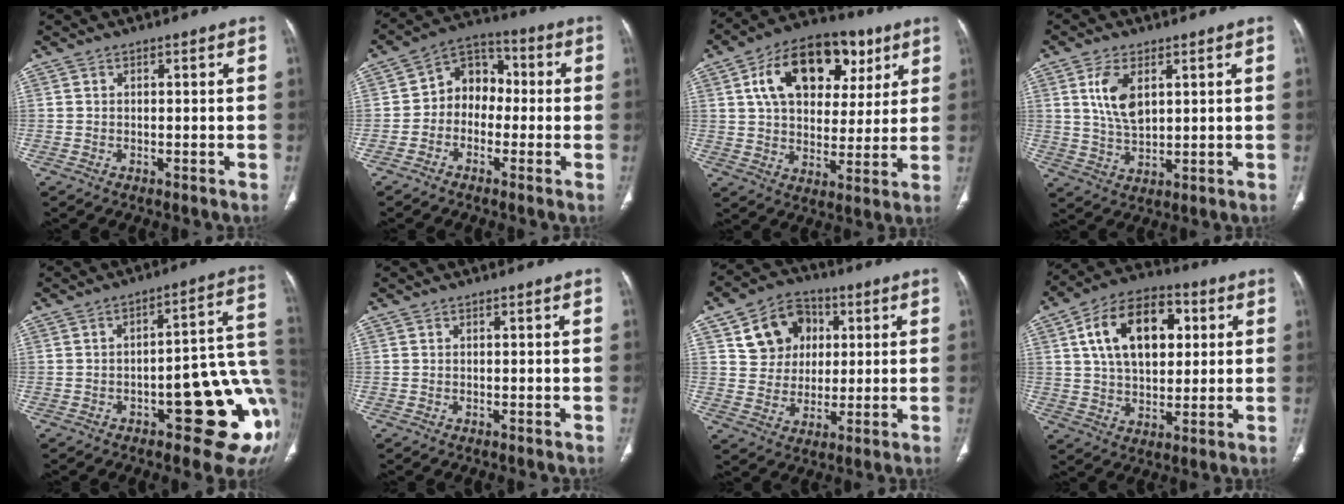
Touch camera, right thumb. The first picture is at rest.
{"total": 8.8, "force": [-0.9, 7.1, 5.1], "torque": [-0.041, 0.039, -0.036]}
{"total": 20.3, "force": [8.1, 13.1, 13.2], "torque": [-0.170, 0.002, 0.125]}
{"total": 7.8, "force": [2.6, 4.2, 6.0], "torque": [-0.112, -0.012, 0.057]}
{"total": 18.8, "force": [-5.8, 6.7, 16.5], "torque": [-0.134, 0.038, -0.063]}
{"total": 0.0}
{"total": 12.1, "force": [4.0, 10.1, 5.4], "torque": [-0.050, 0.000, 0.068]}
{"total": 17.4, "force": [4.8, 10.8, 12.8], "torque": [-0.186, 0.008, 0.078]}